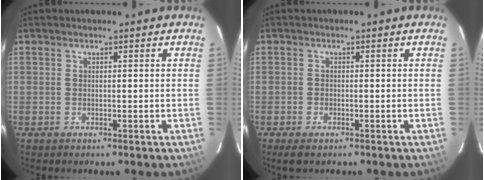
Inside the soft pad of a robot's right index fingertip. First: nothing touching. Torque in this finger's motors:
{"motor_torque": [0.03, 0.00, 0.03, 0.01]}